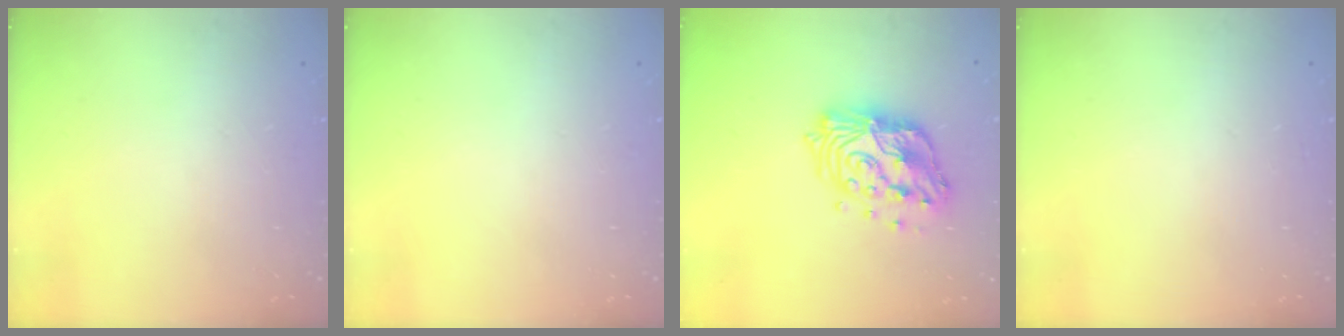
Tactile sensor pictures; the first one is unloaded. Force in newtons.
{"total": 0.0}
{"total": 15.9, "press": 15.9, "slide": 1.1}
{"total": 0.0}